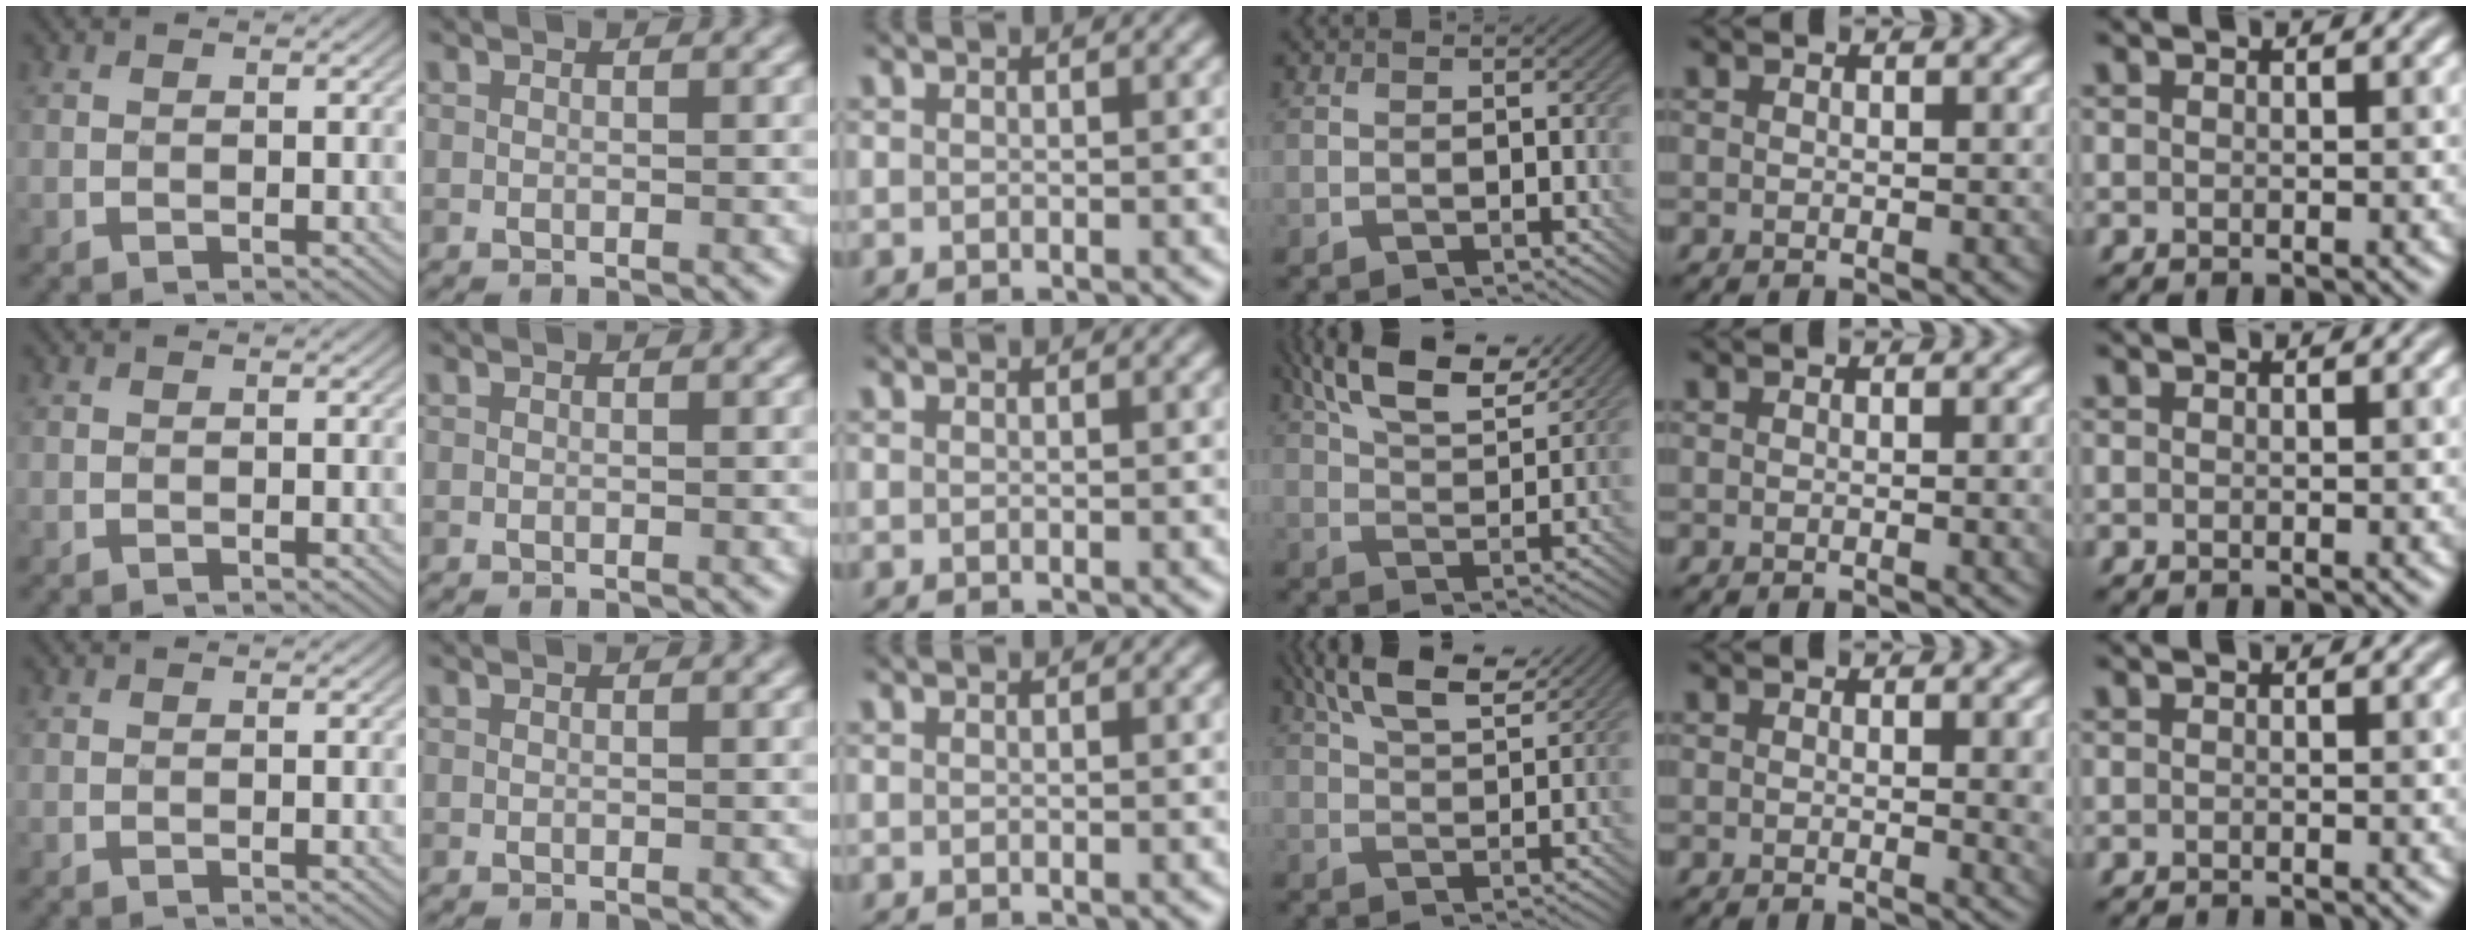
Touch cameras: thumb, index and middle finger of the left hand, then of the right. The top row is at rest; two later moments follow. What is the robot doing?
{"motion": "insert", "object": "bottle cap"}